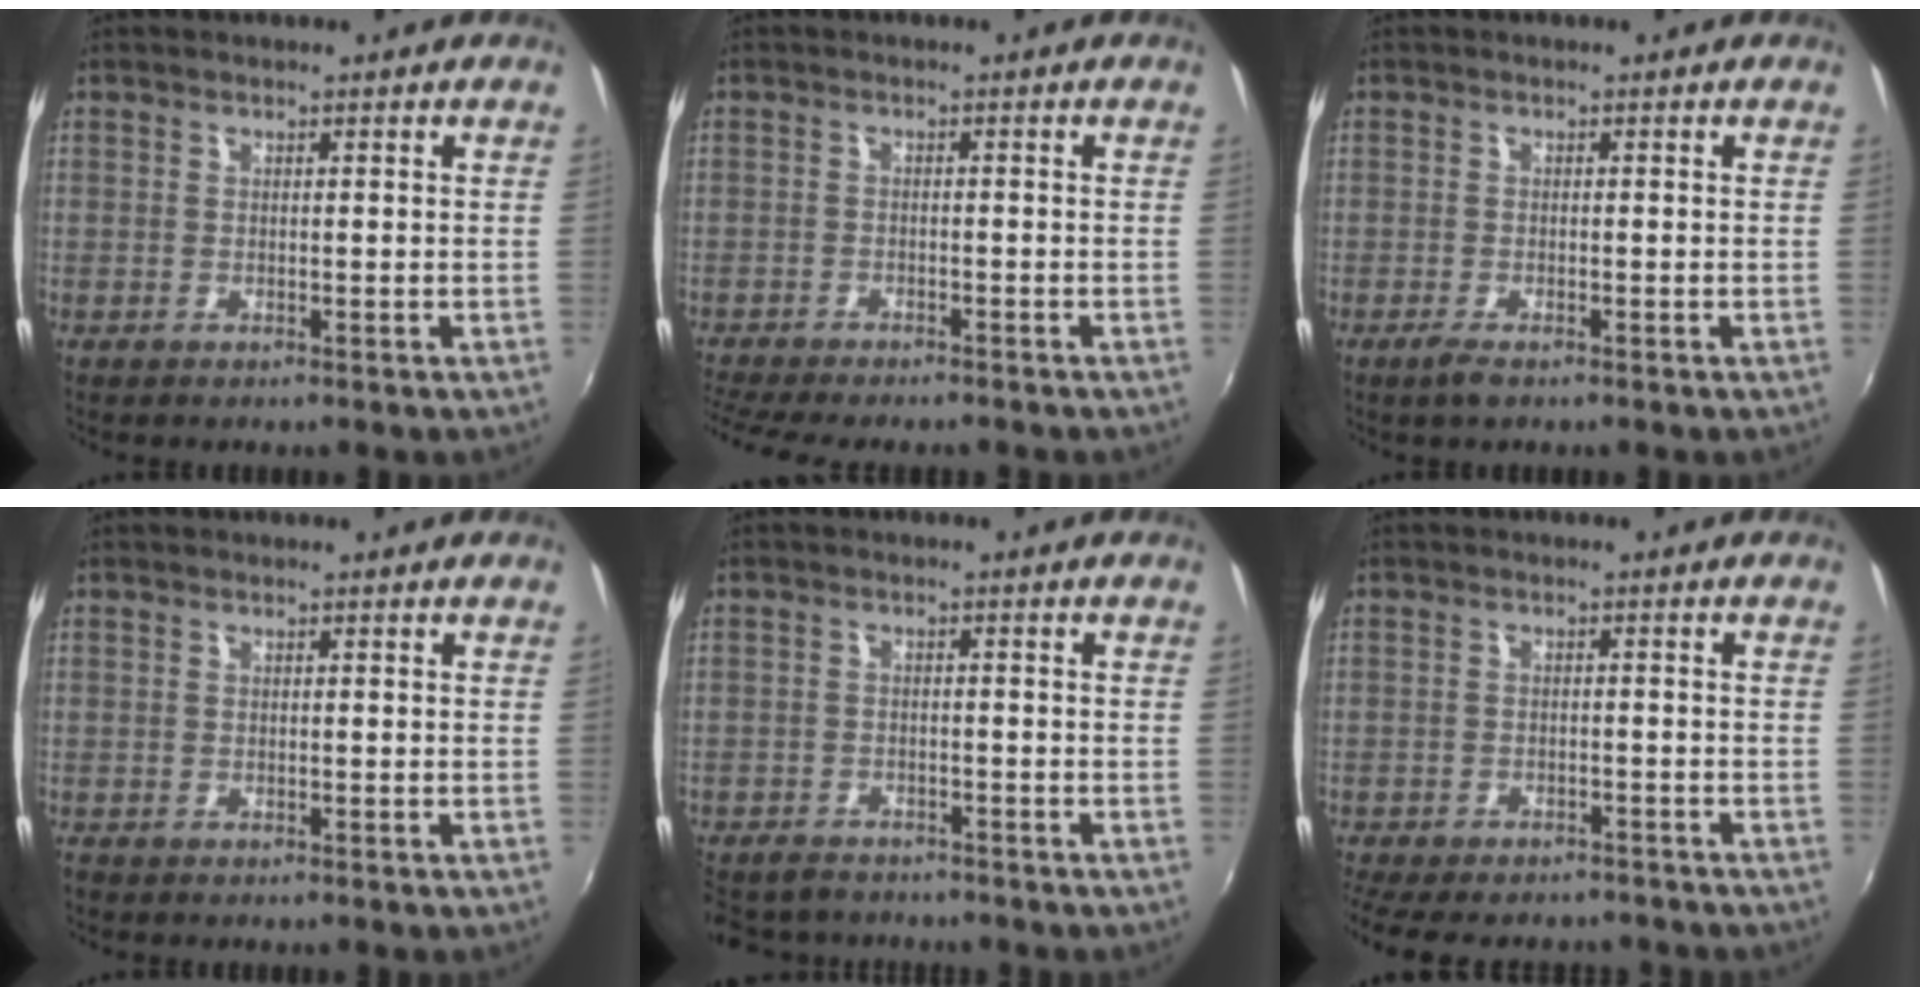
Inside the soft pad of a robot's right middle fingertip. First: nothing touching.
{"total": 9.2, "force": [-8.2, 1.3, 4.0], "torque": [-0.099, -0.025, -0.131]}
{"total": 2.1, "force": [-1.5, 0.5, 1.4], "torque": [-0.032, -0.007, -0.029]}
{"total": 0.5, "force": [-0.4, 0.3, 0.1], "torque": [-0.004, -0.002, -0.010]}
{"total": 7.8, "force": [-6.8, 3.3, 1.9], "torque": [-0.061, -0.006, -0.111]}
{"total": 13.4, "force": [-11.3, 4.4, 5.6], "torque": [-0.130, -0.023, -0.161]}